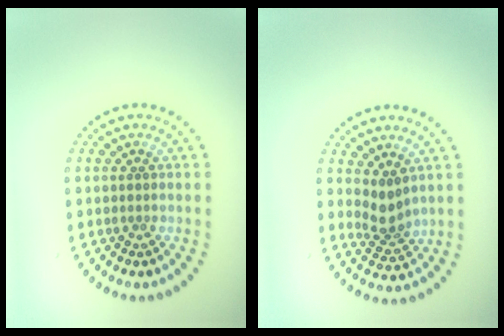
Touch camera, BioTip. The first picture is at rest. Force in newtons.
{"total": 2.4, "press": 1.8, "slide": 1.6}